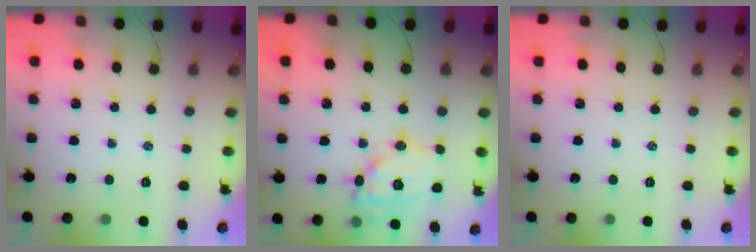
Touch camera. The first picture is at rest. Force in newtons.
{"total": 14.6, "press": 14.5, "slide": 1.9}
{"total": 0.0}